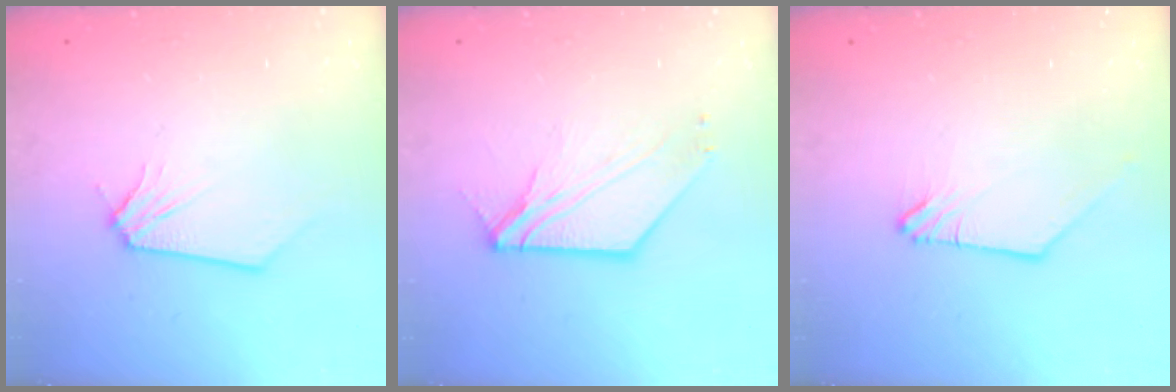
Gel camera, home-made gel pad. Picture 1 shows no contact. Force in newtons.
{"total": 7.2, "press": 7.1, "slide": 0.9}
{"total": 0.0}